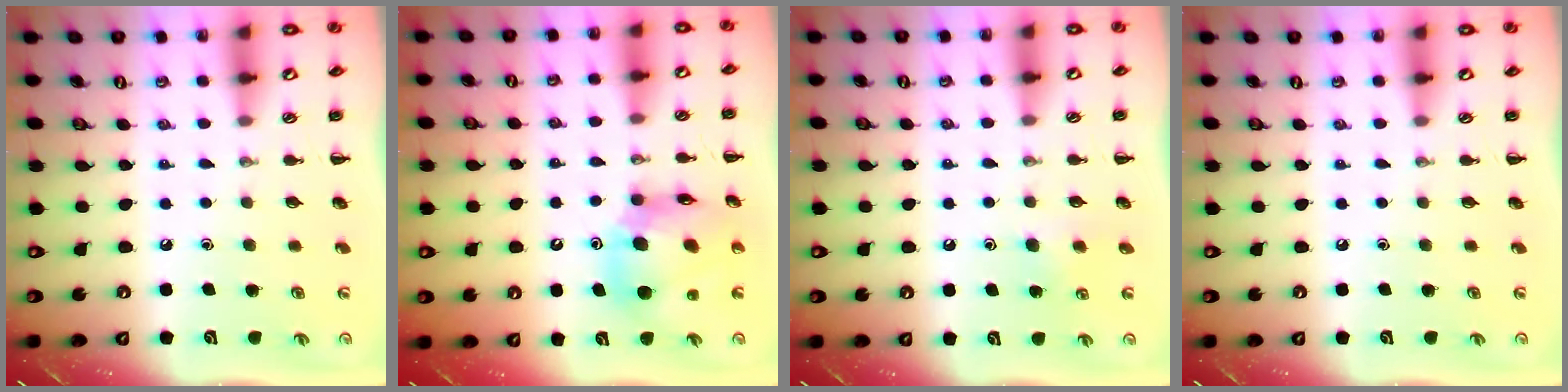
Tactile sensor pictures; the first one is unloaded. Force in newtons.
{"total": 12.8, "press": 12.2, "slide": 3.7}
{"total": 5.0, "press": 4.9, "slide": 1.3}
{"total": 0.0}